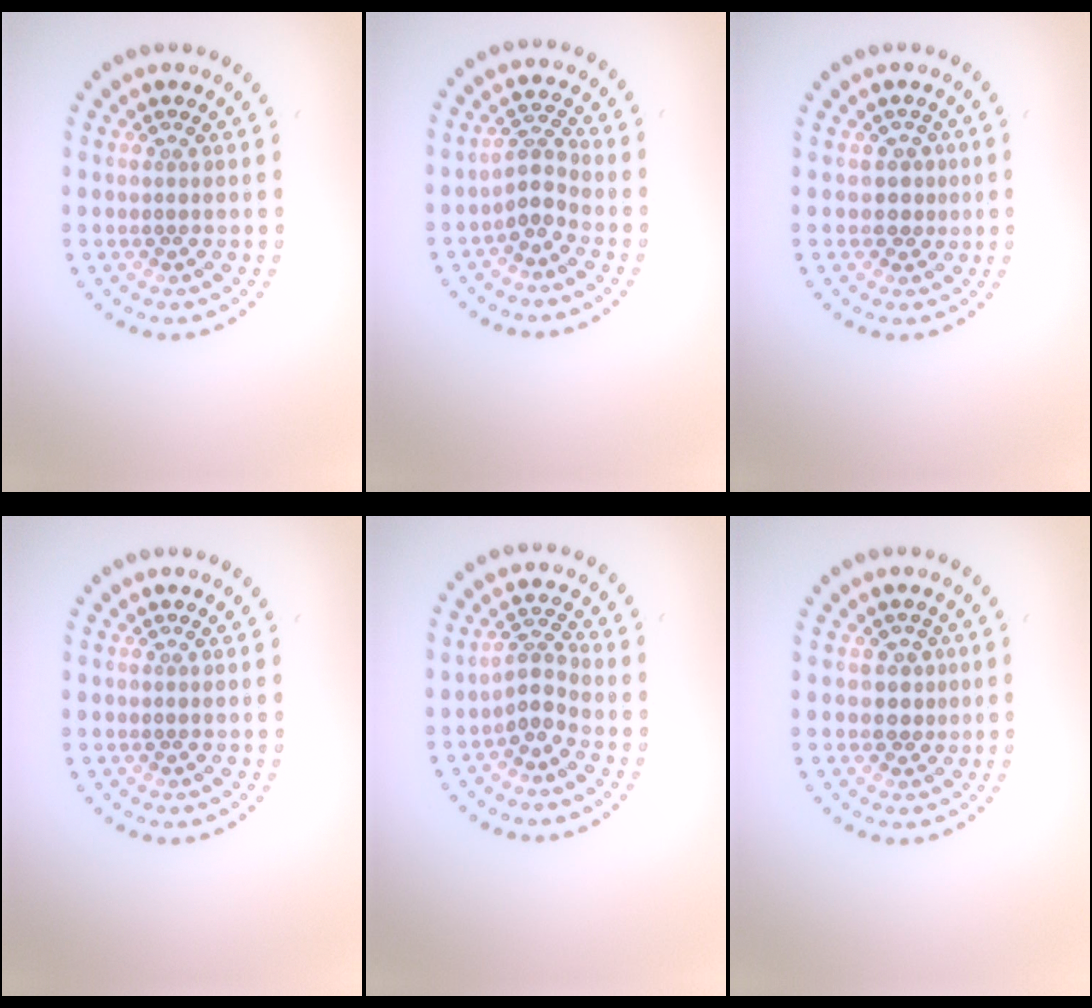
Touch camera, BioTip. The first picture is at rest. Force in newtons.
{"total": 2.3, "press": 1.7, "slide": 1.5}
{"total": 1.8, "press": 1.3, "slide": 1.2}
{"total": 0.0}
{"total": 2.2, "press": 1.6, "slide": 1.5}
{"total": 1.7, "press": 1.2, "slide": 1.1}